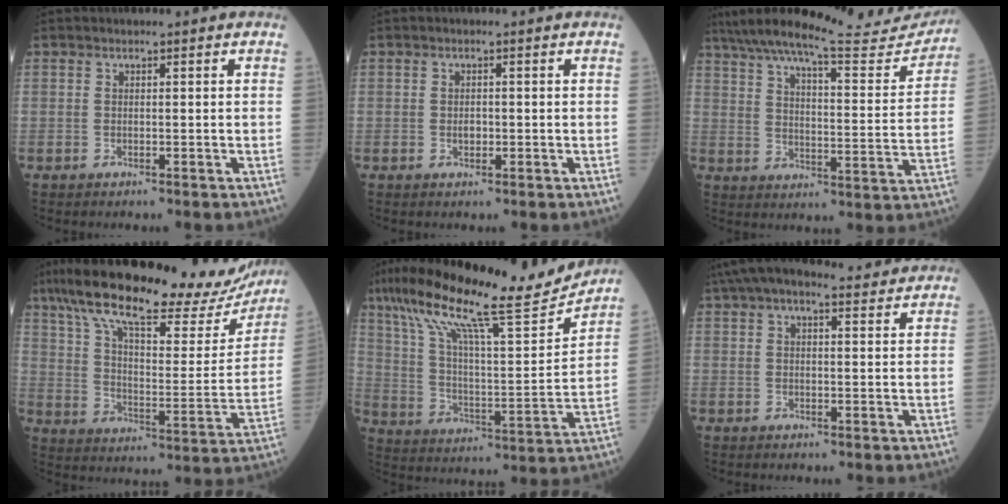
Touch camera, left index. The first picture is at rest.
{"total": 1.3, "force": [-0.2, 0.9, 0.9], "torque": [-0.017, 0.001, -0.002]}
{"total": 22.8, "force": [21.1, 2.0, 8.4], "torque": [-0.138, -0.040, 0.283]}
{"total": 29.8, "force": [24.6, 7.1, 15.2], "torque": [-0.253, -0.003, 0.334]}
{"total": 21.3, "force": [17.7, 2.0, 11.6], "torque": [-0.213, 0.017, 0.285]}
{"total": 10.2, "force": [8.5, 2.7, 4.9], "torque": [-0.086, 0.047, 0.122]}